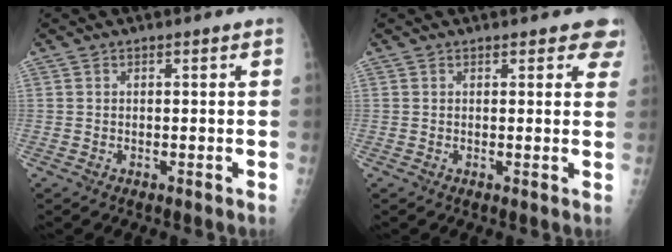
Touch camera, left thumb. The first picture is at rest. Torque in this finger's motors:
{"motor_torque": [0.50, 0.26, 0.42, 0.00, 0.00]}